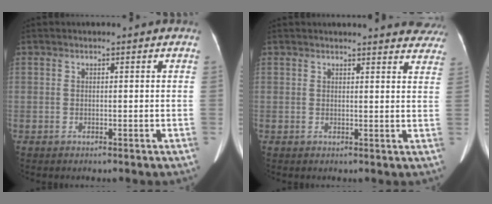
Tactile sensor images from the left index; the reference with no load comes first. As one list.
[{"total": 16.7, "force": [15.9, 3.3, 3.8], "torque": [-0.031, -0.031, 0.162]}]